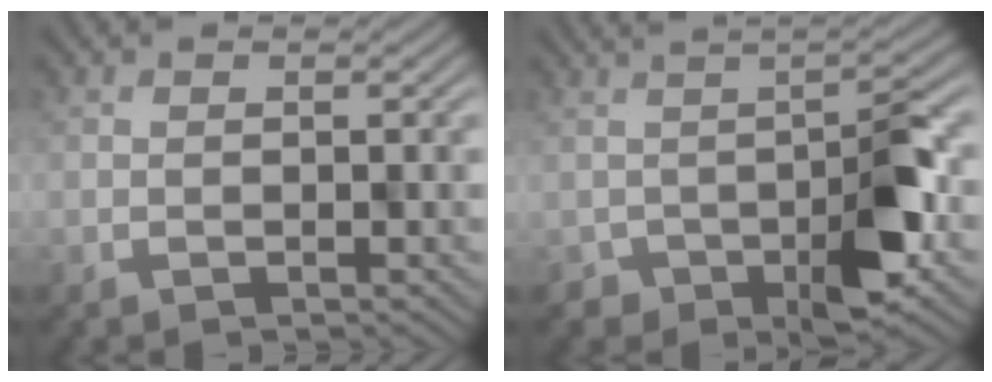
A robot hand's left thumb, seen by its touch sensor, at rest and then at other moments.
{"total": 5.3, "force": [-1.5, 2.2, 4.7], "torque": [-0.062, 0.002, -0.019]}